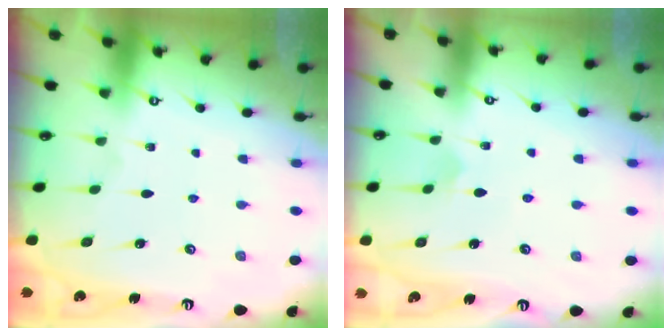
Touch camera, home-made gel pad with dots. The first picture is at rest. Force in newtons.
{"total": 3.6, "press": 3.5, "slide": 0.2}